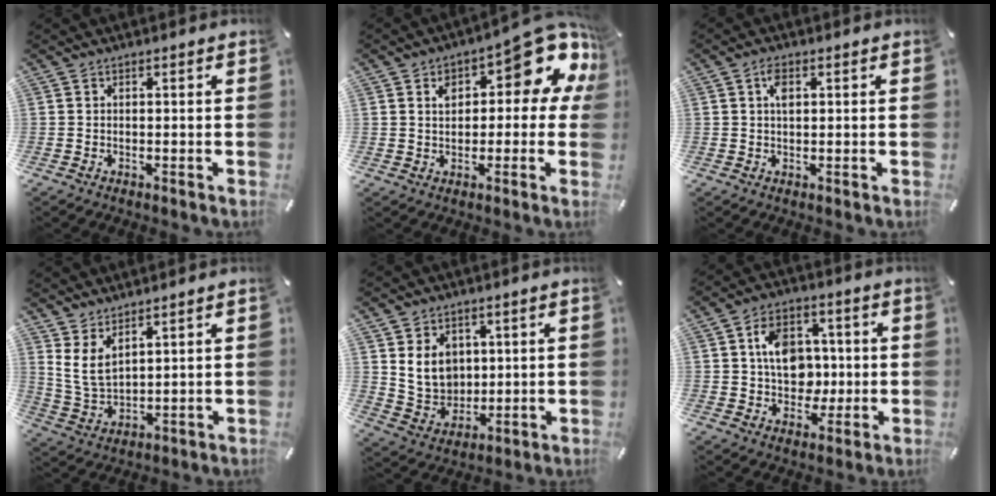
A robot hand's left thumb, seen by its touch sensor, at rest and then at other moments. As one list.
[{"total": 13.6, "force": [7.5, 6.8, 9.1], "torque": [-0.116, -0.065, 0.124]}, {"total": 2.8, "force": [1.0, 1.4, 2.2], "torque": [-0.041, 0.003, 0.014]}, {"total": 6.5, "force": [3.9, 3.6, 3.8], "torque": [-0.107, -0.022, 0.071]}, {"total": 9.4, "force": [3.3, 8.2, 3.1], "torque": [-0.069, -0.019, 0.065]}, {"total": 10.9, "force": [0.6, 9.1, 6.1], "torque": [-0.087, 0.016, 0.016]}]